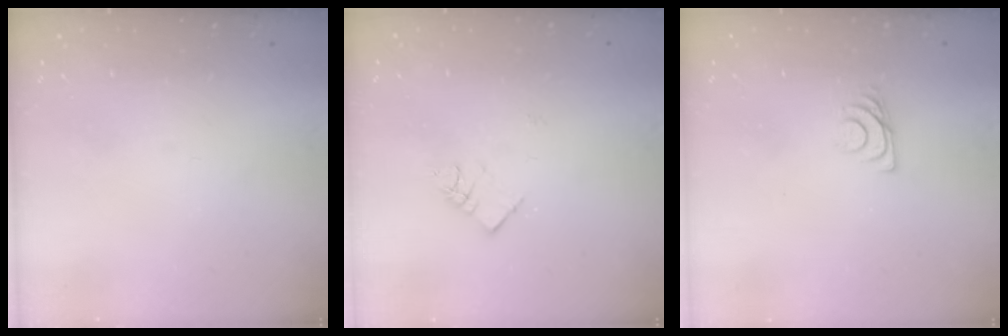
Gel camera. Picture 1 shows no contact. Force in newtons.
{"total": 5.4, "press": 5.4, "slide": 0.1}
{"total": 5.4, "press": 5.3, "slide": 0.7}